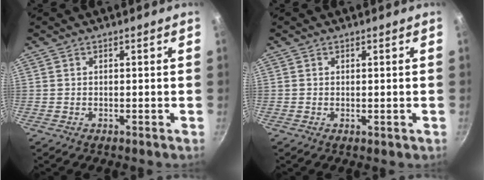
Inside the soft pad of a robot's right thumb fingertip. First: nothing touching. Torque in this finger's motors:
{"motor_torque": [-0.36, -0.15, -0.17, -0.18, 0.00]}